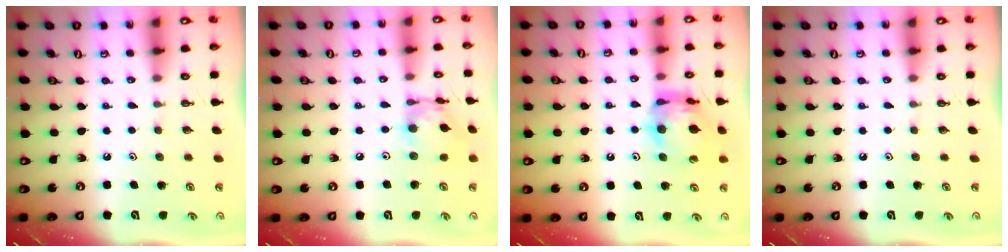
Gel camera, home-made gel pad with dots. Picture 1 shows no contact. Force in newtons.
{"total": 12.1, "press": 12.1, "slide": 0.9}
{"total": 13.6, "press": 13.5, "slide": 1.5}
{"total": 0.0}